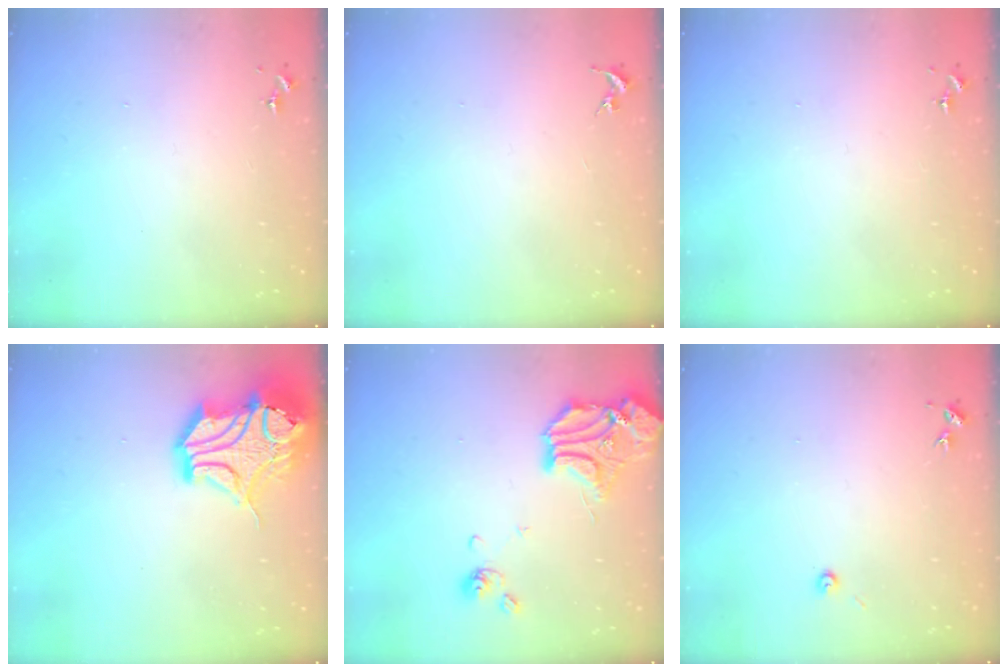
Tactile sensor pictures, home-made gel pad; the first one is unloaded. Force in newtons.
{"total": 0.0}
{"total": 0.0}
{"total": 19.2, "press": 19.0, "slide": 3.0}
{"total": 16.0, "press": 15.8, "slide": 2.5}
{"total": 3.0, "press": 3.0, "slide": 0.3}